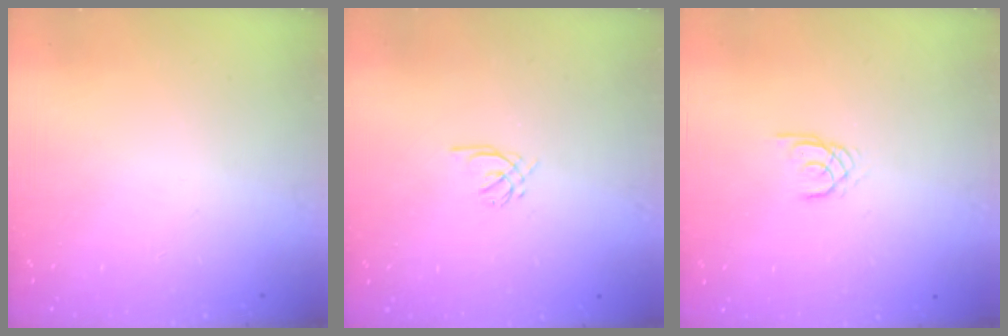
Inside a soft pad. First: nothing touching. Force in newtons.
{"total": 1.2, "press": 1.0, "slide": 0.5}
{"total": 1.6, "press": 1.6, "slide": 0.2}